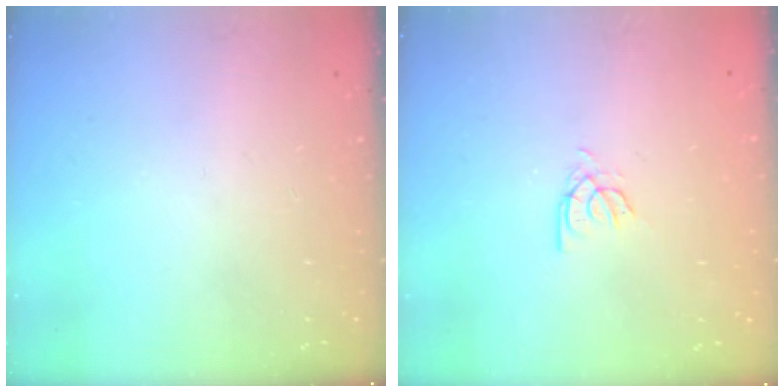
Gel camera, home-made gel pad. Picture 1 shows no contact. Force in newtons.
{"total": 2.7, "press": 2.7, "slide": 0.2}